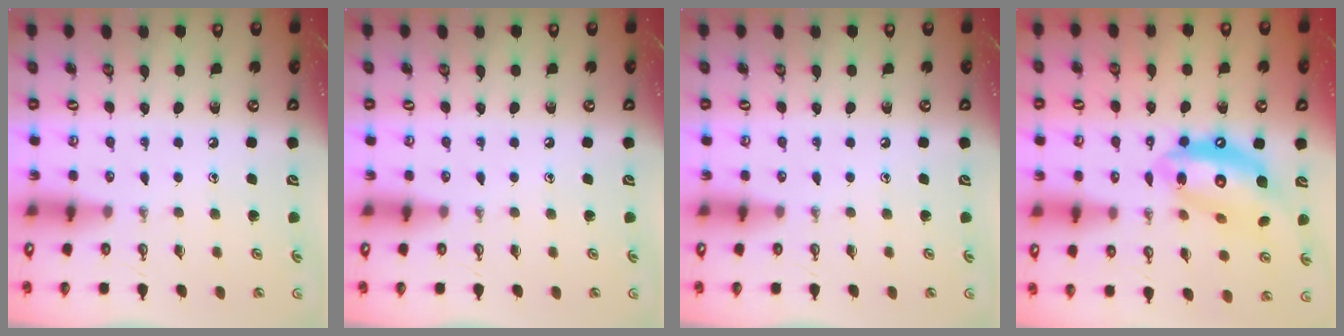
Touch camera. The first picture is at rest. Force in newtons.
{"total": 0.0}
{"total": 0.0}
{"total": 16.3, "press": 16.2, "slide": 1.5}